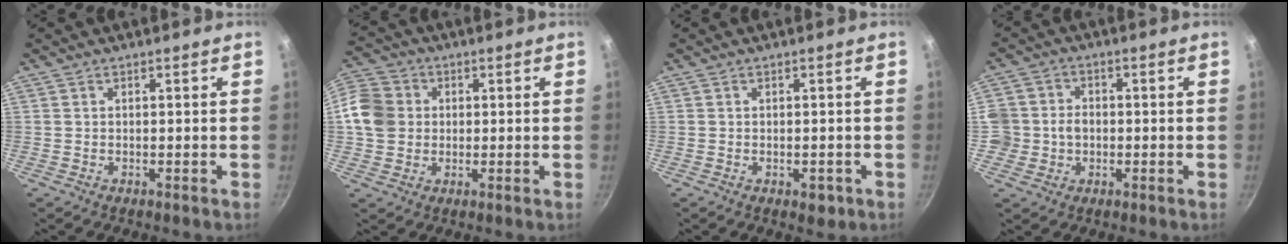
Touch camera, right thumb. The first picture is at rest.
{"total": 11.1, "force": [0.9, 9.8, 5.2], "torque": [-0.084, 0.015, 0.002]}
{"total": 2.6, "force": [-1.0, 1.5, 1.9], "torque": [-0.018, 0.002, -0.012]}
{"total": 6.7, "force": [-0.9, 6.2, 2.4], "torque": [-0.021, 0.016, -0.025]}